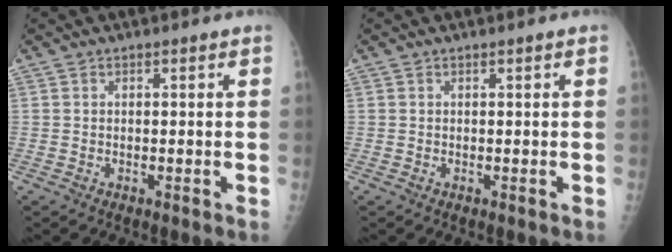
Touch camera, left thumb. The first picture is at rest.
{"total": 0.0}